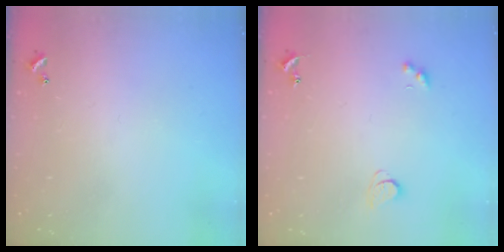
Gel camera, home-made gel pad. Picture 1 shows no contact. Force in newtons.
{"total": 2.0, "press": 1.9, "slide": 0.5}